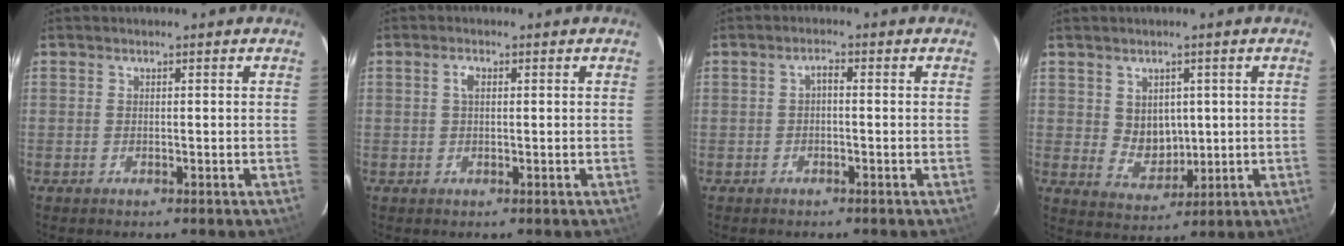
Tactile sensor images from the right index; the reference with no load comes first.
{"total": 1.7, "force": [0.4, 0.9, 1.4], "torque": [-0.028, 0.004, 0.007]}
{"total": 1.4, "force": [-0.4, 0.7, 1.2], "torque": [-0.022, 0.007, -0.007]}
{"total": 5.8, "force": [1.4, 4.8, 3.1], "torque": [-0.051, 0.001, 0.040]}